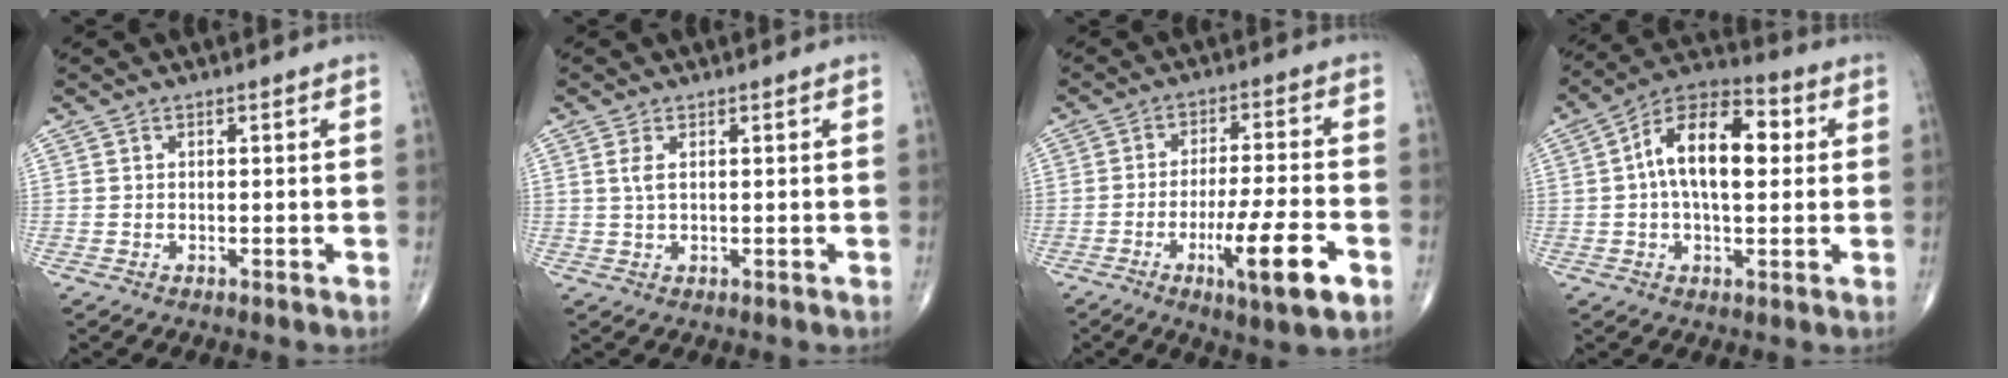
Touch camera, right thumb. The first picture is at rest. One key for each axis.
{"total": 2.0, "fx": 0.6, "fy": 0.7, "fz": 1.8, "tx": -0.042, "ty": 0.002, "tz": 0.018}
{"total": 12.3, "fx": -5.1, "fy": 1.9, "fz": 11.0, "tx": -0.190, "ty": 0.009, "tz": -0.080}
{"total": 14.6, "fx": 2.0, "fy": 7.5, "fz": 12.4, "tx": -0.197, "ty": 0.028, "tz": 0.022}